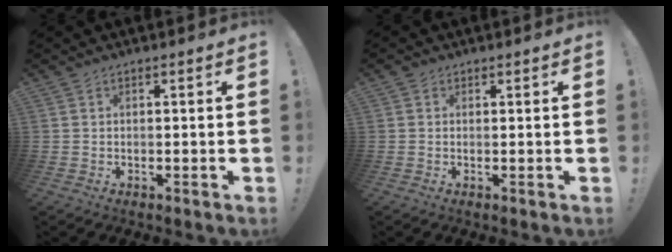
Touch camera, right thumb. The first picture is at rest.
{"total": 0.9, "force": [0.6, 0.7, 0.0], "torque": [0.000, 0.002, 0.011]}